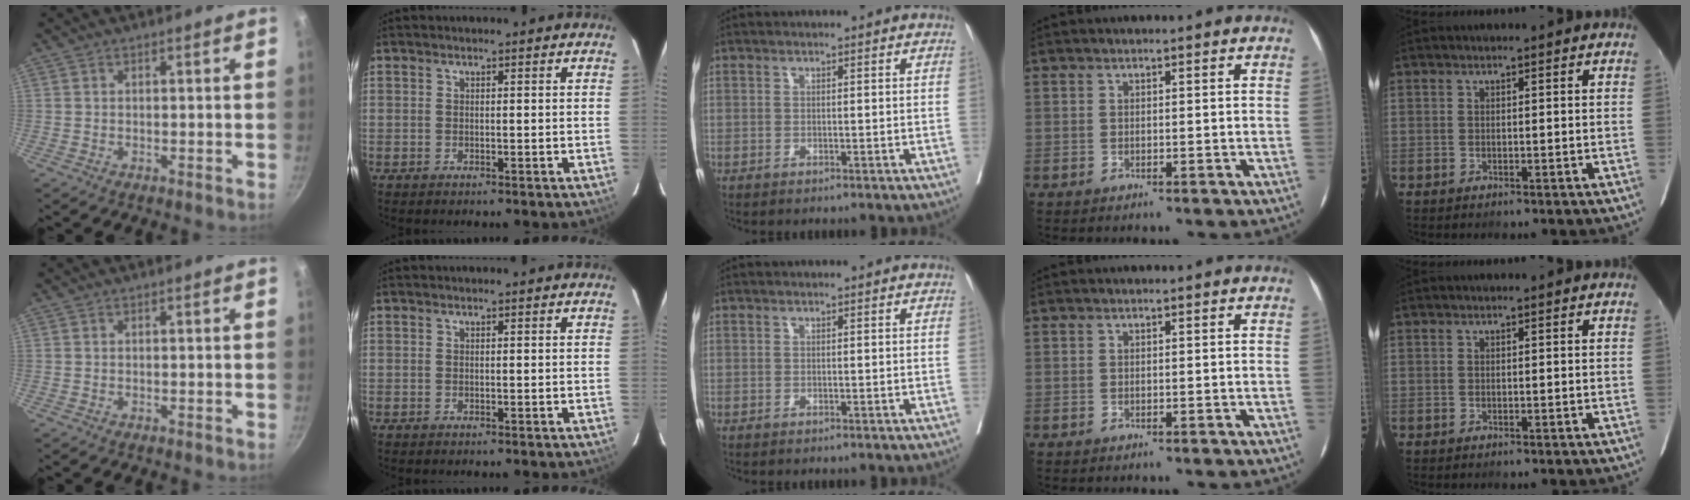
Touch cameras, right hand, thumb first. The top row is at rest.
{}